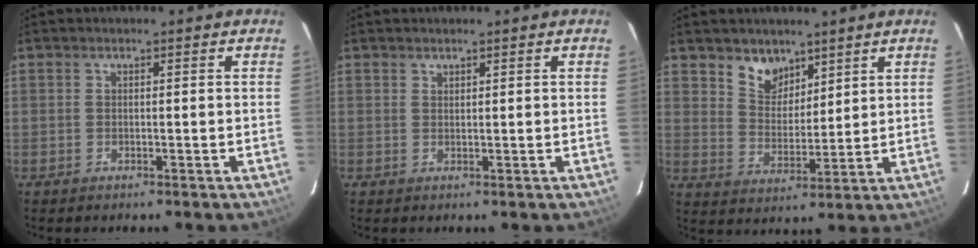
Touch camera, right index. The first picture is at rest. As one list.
[{"total": 0.6, "force": [0.6, 0.2, 0.0], "torque": [-0.001, 0.001, 0.012]}, {"total": 6.8, "force": [5.0, 4.2, 2.1], "torque": [-0.028, 0.006, 0.098]}]